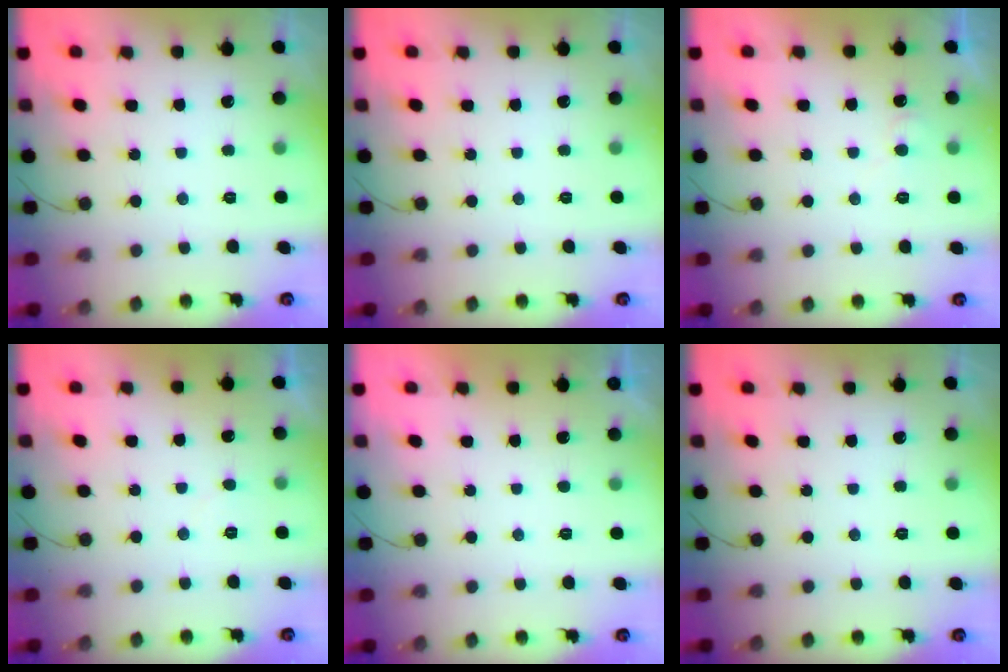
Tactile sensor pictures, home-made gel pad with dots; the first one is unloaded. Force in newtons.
{"total": 0.0}
{"total": 5.0, "press": 4.9, "slide": 0.6}
{"total": 2.3, "press": 2.3, "slide": 0.2}
{"total": 1.2, "press": 1.1, "slide": 0.3}
{"total": 0.0}